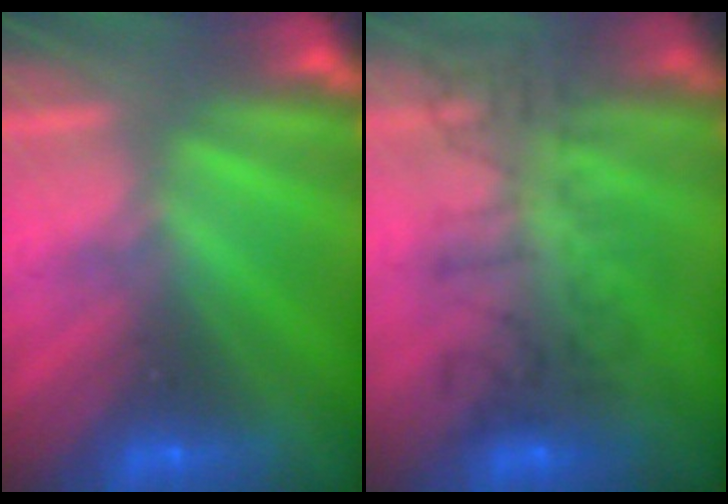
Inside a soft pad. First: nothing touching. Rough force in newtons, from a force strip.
{"total": 5.4}